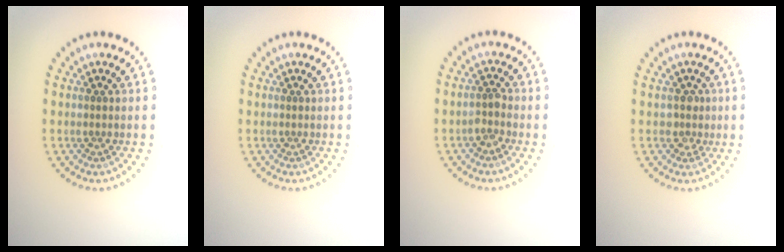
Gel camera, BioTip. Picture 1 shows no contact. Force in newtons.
{"total": 0.0}
{"total": 1.2, "press": 1.1, "slide": 0.5}
{"total": 1.3, "press": 1.0, "slide": 0.7}